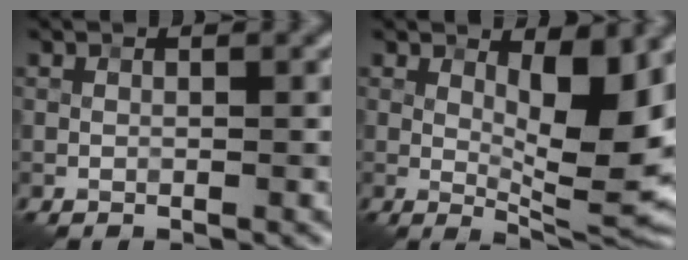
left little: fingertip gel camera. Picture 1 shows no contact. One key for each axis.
{"total": 9.0, "fx": 2.0, "fy": 2.8, "fz": 8.3, "tx": -0.116, "ty": -0.013, "tz": 0.035}